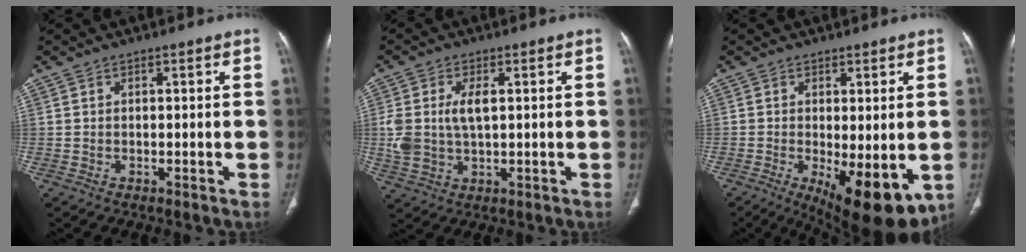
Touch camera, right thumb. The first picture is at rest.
{"total": 7.4, "force": [1.0, 4.1, 6.2], "torque": [-0.139, 0.004, 0.025]}
{"total": 13.4, "force": [-3.9, 4.9, 11.8], "torque": [-0.161, -0.026, -0.042]}